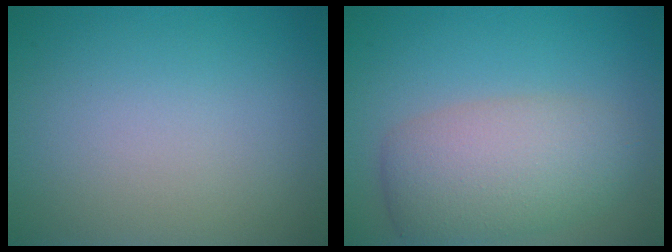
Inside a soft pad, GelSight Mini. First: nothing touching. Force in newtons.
{"total": 6.0, "press": 6.0, "slide": 0.4}